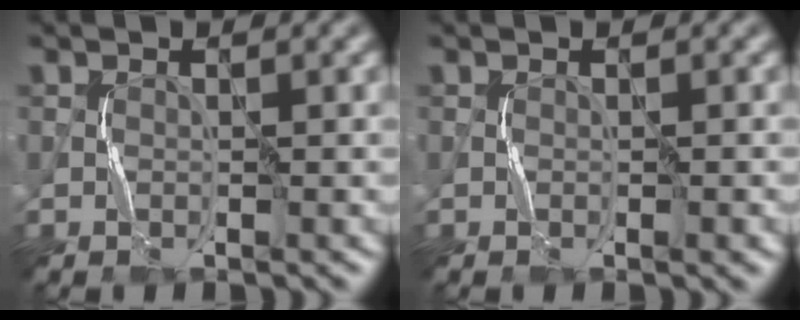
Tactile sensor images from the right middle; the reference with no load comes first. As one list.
[{"total": 0.7, "force": [-0.3, 0.1, 0.6], "torque": [-0.007, 0.001, -0.003]}]